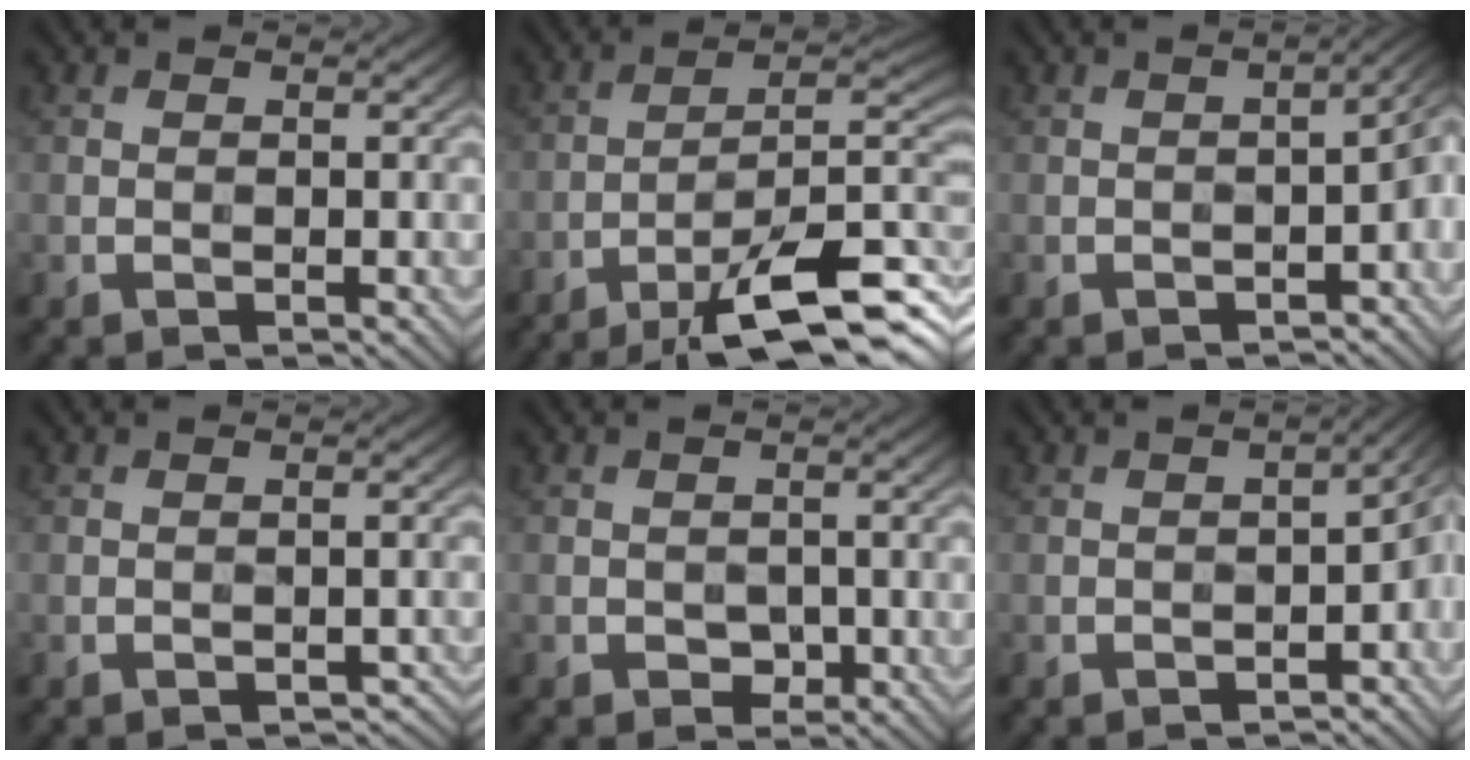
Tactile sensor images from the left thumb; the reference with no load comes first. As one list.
[{"total": 14.0, "force": [-7.8, 3.4, 11.1], "torque": [-0.176, -0.001, -0.121]}, {"total": 5.6, "force": [-2.4, 2.4, 4.6], "torque": [-0.053, -0.006, -0.030]}, {"total": 2.1, "force": [-1.2, 1.1, 1.3], "torque": [-0.022, -0.004, -0.008]}, {"total": 2.2, "force": [-0.9, 1.5, 1.3], "torque": [-0.024, -0.003, -0.015]}, {"total": 6.8, "force": [-2.7, 3.4, 5.3], "torque": [-0.061, -0.017, -0.033]}]